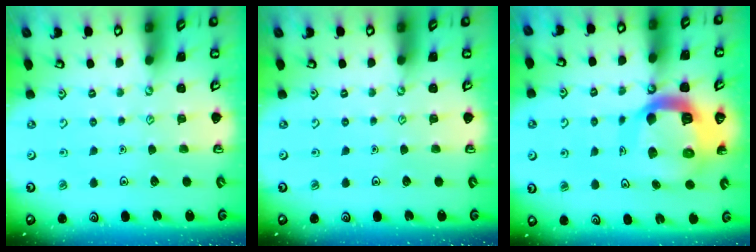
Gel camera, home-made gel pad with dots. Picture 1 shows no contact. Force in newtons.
{"total": 0.0}
{"total": 17.1, "press": 17.0, "slide": 1.8}